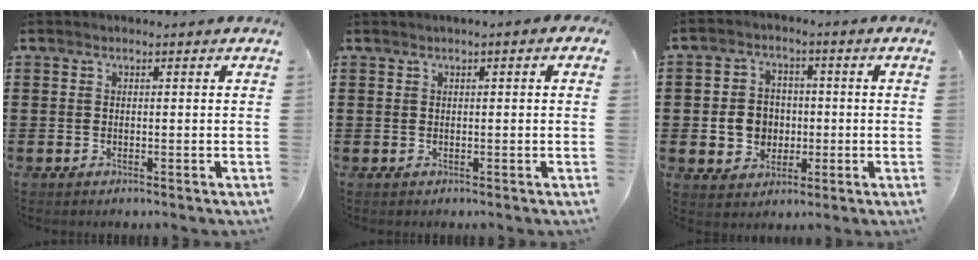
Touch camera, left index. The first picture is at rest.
{"total": 0.7, "force": [0.1, 0.0, 0.7], "torque": [-0.011, -0.003, 0.003]}
{"total": 5.6, "force": [-0.6, 5.2, 2.1], "torque": [-0.048, 0.013, -0.011]}